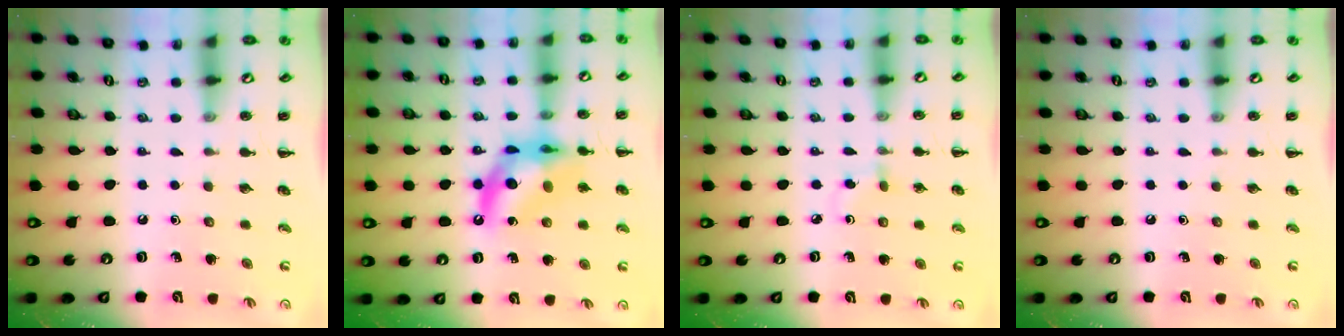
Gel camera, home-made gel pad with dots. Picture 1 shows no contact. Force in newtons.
{"total": 13.4, "press": 12.9, "slide": 3.4}
{"total": 2.7, "press": 2.4, "slide": 1.1}
{"total": 0.0}